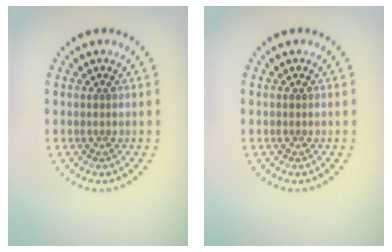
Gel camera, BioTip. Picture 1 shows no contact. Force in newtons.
{"total": 0.0}